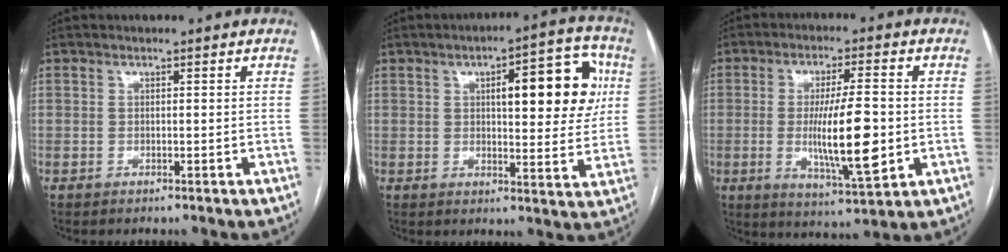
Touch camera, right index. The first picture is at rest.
{"total": 13.5, "force": [3.7, 4.1, 12.3], "torque": [-0.154, 0.027, 0.046]}
{"total": 12.2, "force": [-1.3, 1.9, 12.0], "torque": [-0.209, -0.016, -0.018]}